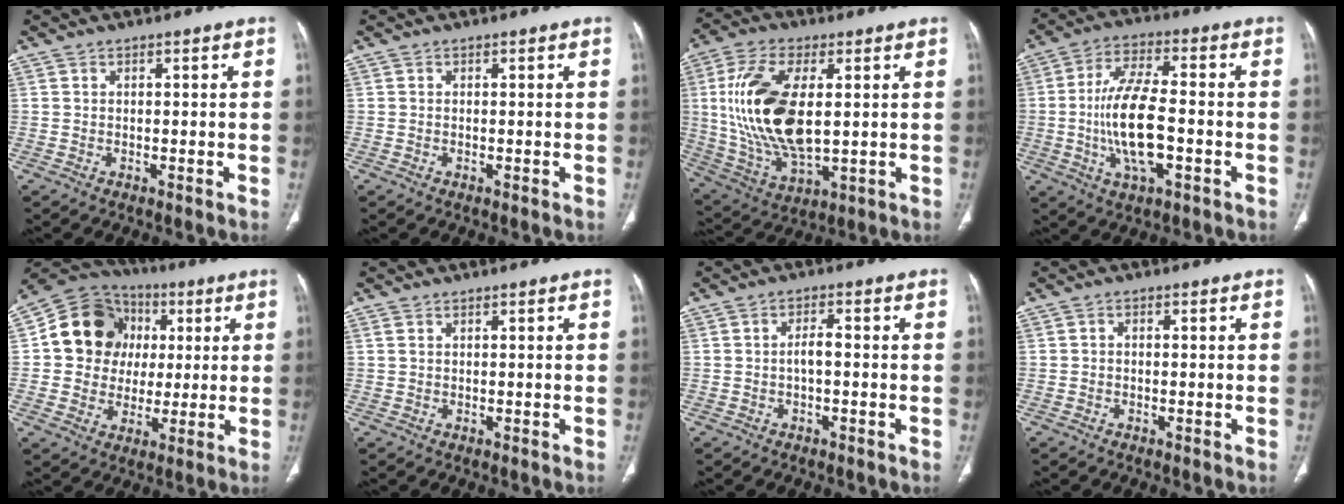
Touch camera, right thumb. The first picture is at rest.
{"total": 0.0}
{"total": 19.7, "force": [2.4, 9.7, 17.0], "torque": [-0.348, -0.013, 0.052]}
{"total": 13.8, "force": [-2.3, 5.4, 12.5], "torque": [-0.243, 0.013, -0.043]}
{"total": 15.5, "force": [2.6, 13.8, 6.6], "torque": [-0.077, 0.016, 0.044]}
{"total": 0.7, "force": [0.4, 0.4, 0.4], "torque": [-0.012, 0.009, 0.011]}
{"total": 2.2, "force": [-0.4, 0.8, 2.0], "torque": [-0.036, 0.011, -0.007]}
{"total": 0.6, "force": [-0.2, 0.5, 0.4], "torque": [-0.004, 0.001, -0.007]}